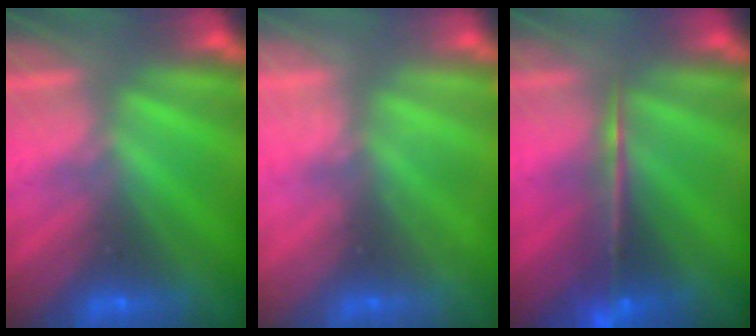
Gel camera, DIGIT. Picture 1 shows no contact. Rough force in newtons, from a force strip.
{"total": 2.0}
{"total": 5.9}